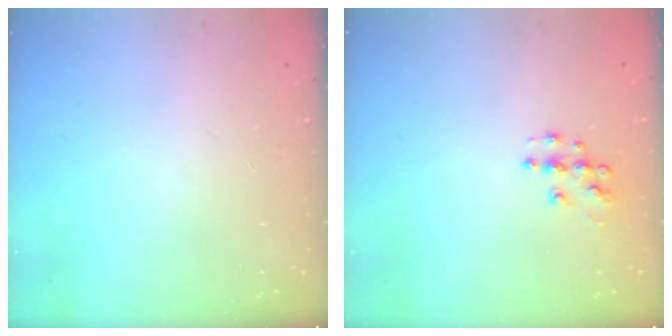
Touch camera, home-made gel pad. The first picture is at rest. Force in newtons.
{"total": 5.9, "press": 5.9, "slide": 0.4}